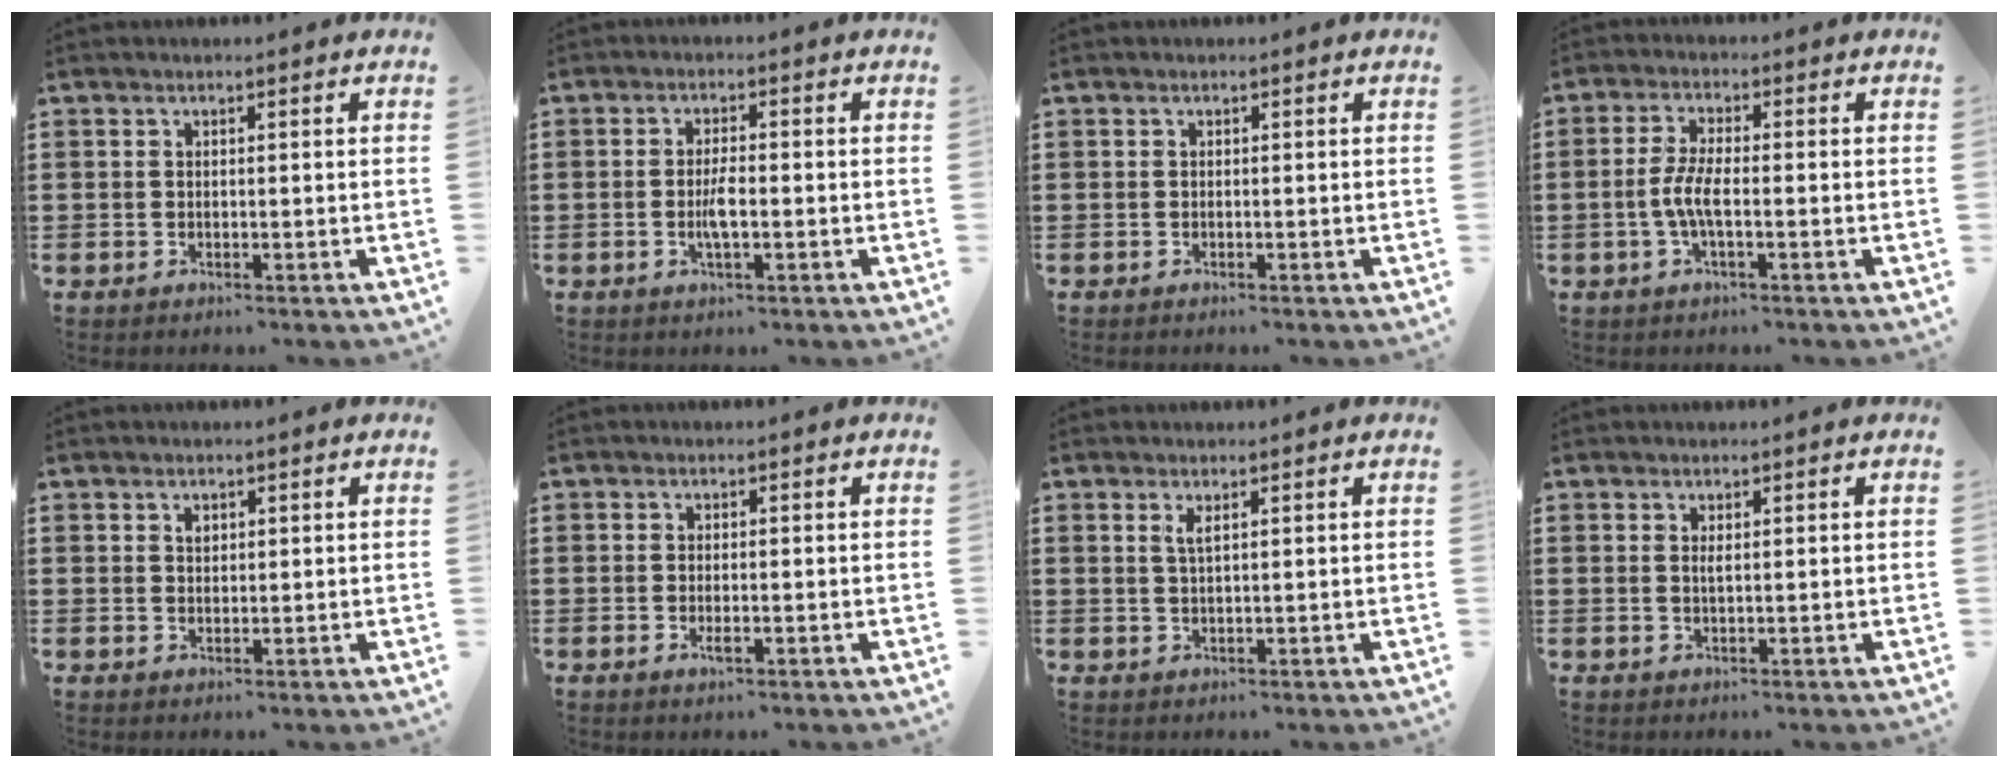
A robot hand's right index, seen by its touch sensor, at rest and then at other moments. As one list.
[{"total": 3.4, "force": [-0.8, 0.8, 3.2], "torque": [-0.070, -0.004, -0.018]}, {"total": 0.0}, {"total": 4.5, "force": [-1.3, 1.0, 4.2], "torque": [-0.102, -0.006, -0.033]}, {"total": 1.1, "force": [0.5, 0.8, 0.6], "torque": [-0.015, 0.003, 0.010]}, {"total": 1.4, "force": [-0.5, 0.4, 1.3], "torque": [-0.031, -0.005, -0.009]}, {"total": 1.6, "force": [0.8, 0.3, 1.3], "torque": [-0.029, 0.002, 0.013]}, {"total": 0.8, "force": [0.3, 0.1, 0.7], "torque": [-0.016, 0.000, 0.006]}]